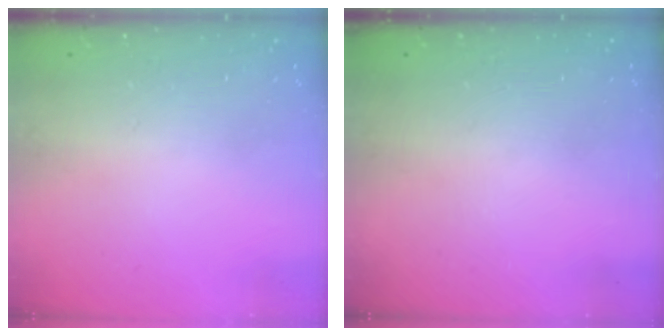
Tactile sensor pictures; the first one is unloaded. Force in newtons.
{"total": 0.0}